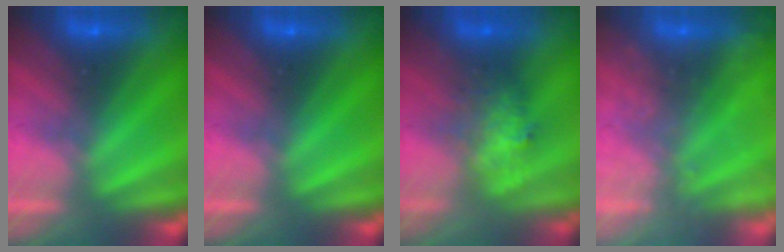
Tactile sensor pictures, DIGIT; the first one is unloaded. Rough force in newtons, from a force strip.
{"total": 0.0}
{"total": 2.6}
{"total": 2.4}